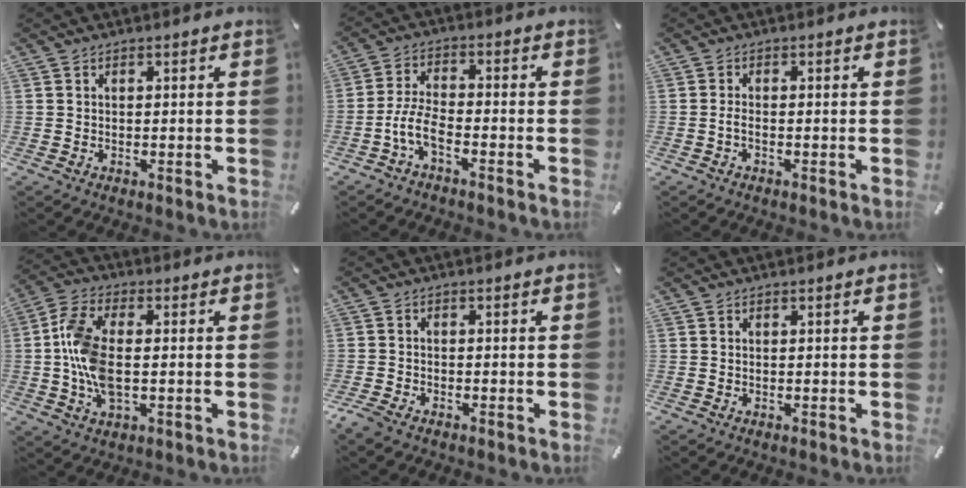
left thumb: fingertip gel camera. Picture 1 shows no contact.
{"total": 7.2, "force": [-3.9, 2.9, 5.3], "torque": [-0.120, 0.004, -0.074]}
{"total": 1.8, "force": [-0.9, 0.6, 1.4], "torque": [-0.026, 0.004, -0.016]}
{"total": 11.5, "force": [-0.5, 5.9, 9.9], "torque": [-0.222, -0.008, -0.009]}
{"total": 2.6, "force": [-2.2, 1.0, 1.1], "torque": [-0.037, 0.003, -0.048]}
{"total": 0.0}